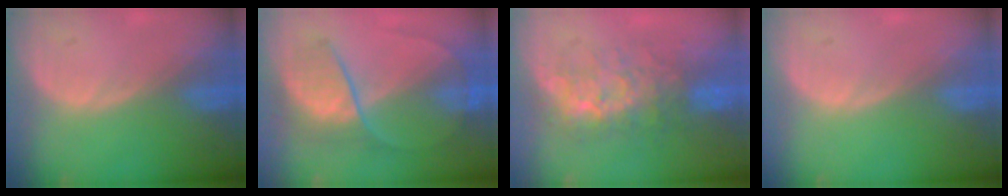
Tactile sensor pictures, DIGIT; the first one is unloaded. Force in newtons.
{"total": 6.8, "press": 6.6, "slide": 1.6}
{"total": 7.9, "press": 7.7, "slide": 1.6}
{"total": 0.0}